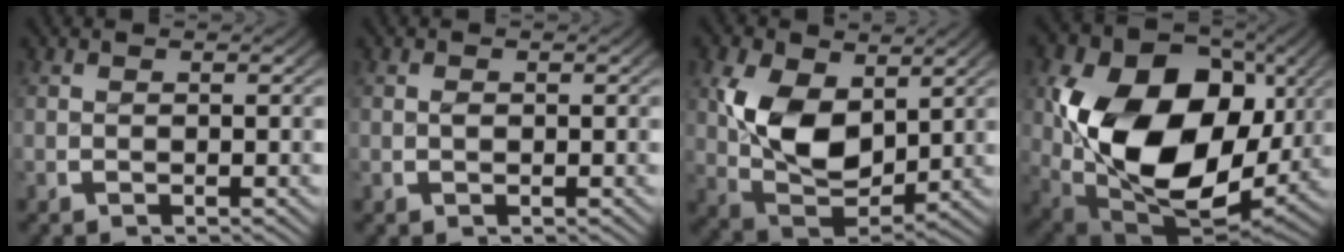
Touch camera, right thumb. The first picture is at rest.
{"total": 0.0}
{"total": 8.8, "force": [0.9, 6.2, 6.2], "torque": [-0.153, -0.046, 0.029]}
{"total": 20.7, "force": [-0.6, 14.4, 14.9], "torque": [-0.315, -0.086, 0.023]}